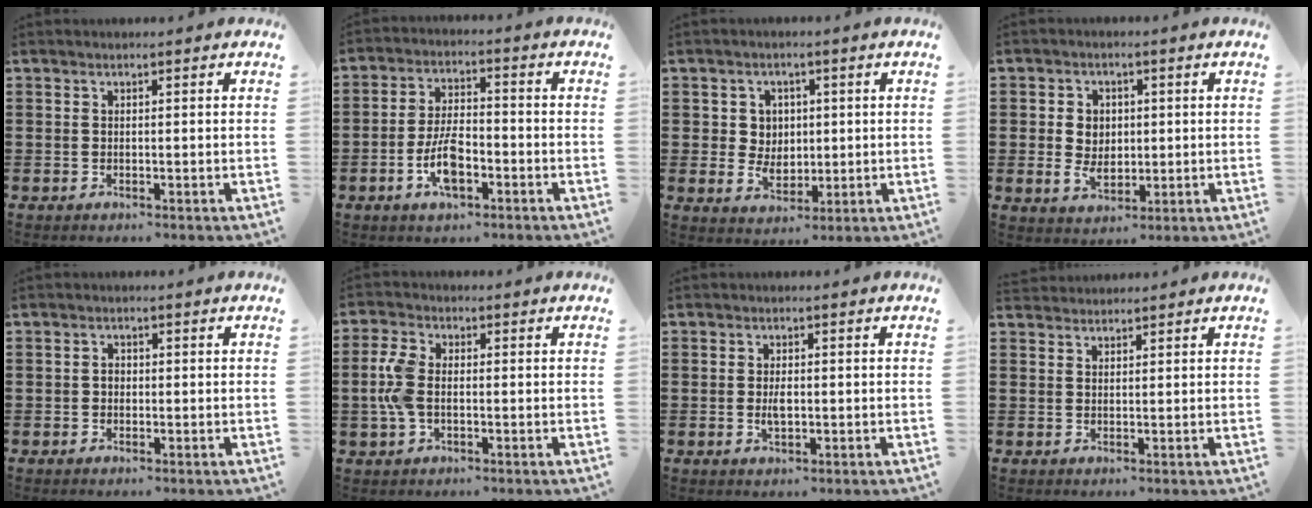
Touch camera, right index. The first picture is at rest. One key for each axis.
{"total": 7.3, "fx": -2.7, "fy": 3.2, "fz": 5.9, "tx": -0.132, "ty": 0.002, "tz": -0.056}
{"total": 4.1, "fx": 0.6, "fy": 3.8, "fz": 1.4, "tx": -0.035, "ty": 0.009, "tz": 0.007}
{"total": 4.4, "fx": 0.0, "fy": 3.5, "fz": 2.7, "tx": -0.059, "ty": 0.005, "tz": -0.006}
{"total": 1.0, "fx": -0.2, "fy": 0.7, "fz": 0.7, "tx": -0.014, "ty": 0.002, "tz": -0.004}
{"total": 5.7, "fx": -0.4, "fy": 3.3, "fz": 4.6, "tx": -0.123, "ty": -0.004, "tz": -0.016}
{"total": 2.3, "fx": -0.2, "fy": 1.0, "fz": 2.1, "tx": -0.039, "ty": 0.002, "tz": -0.003}
{"total": 1.5, "fx": 1.5, "fy": 0.2, "fz": -0.4, "tx": 0.003, "ty": 0.001, "tz": 0.030}